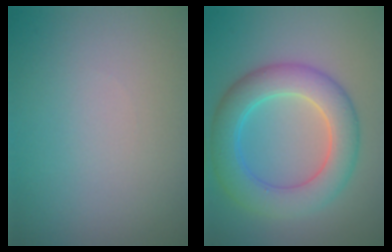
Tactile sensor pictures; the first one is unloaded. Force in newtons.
{"total": 6.5, "press": 6.5, "slide": 0.1}